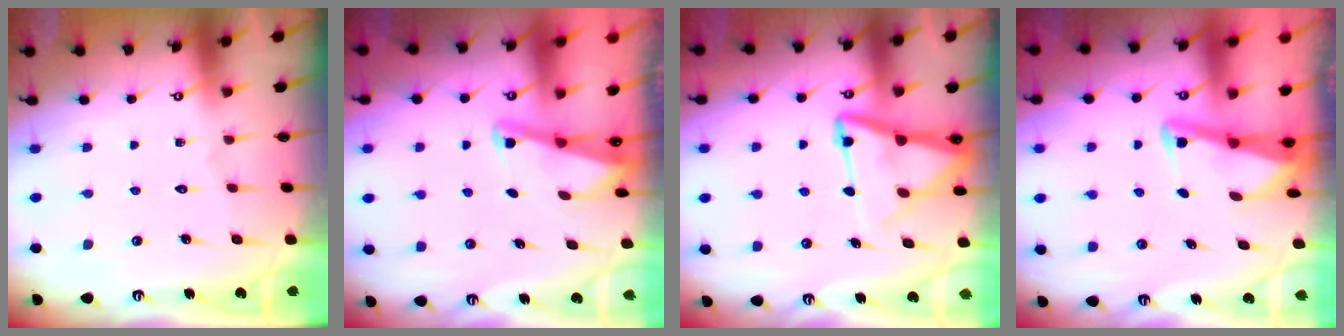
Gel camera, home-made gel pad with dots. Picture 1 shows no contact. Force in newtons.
{"total": 2.0, "press": 2.0, "slide": 0.3}
{"total": 11.2, "press": 11.2, "slide": 1.2}
{"total": 3.0, "press": 3.0, "slide": 0.4}